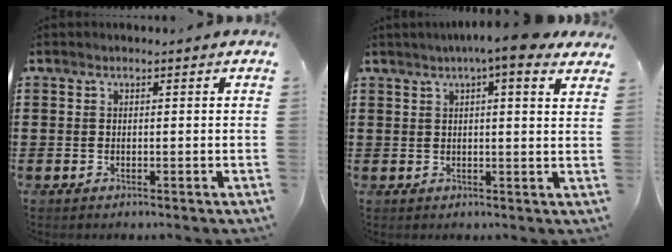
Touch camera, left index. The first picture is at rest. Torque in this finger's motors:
{"motor_torque": [2.14, 0.00, 0.56, 0.21]}